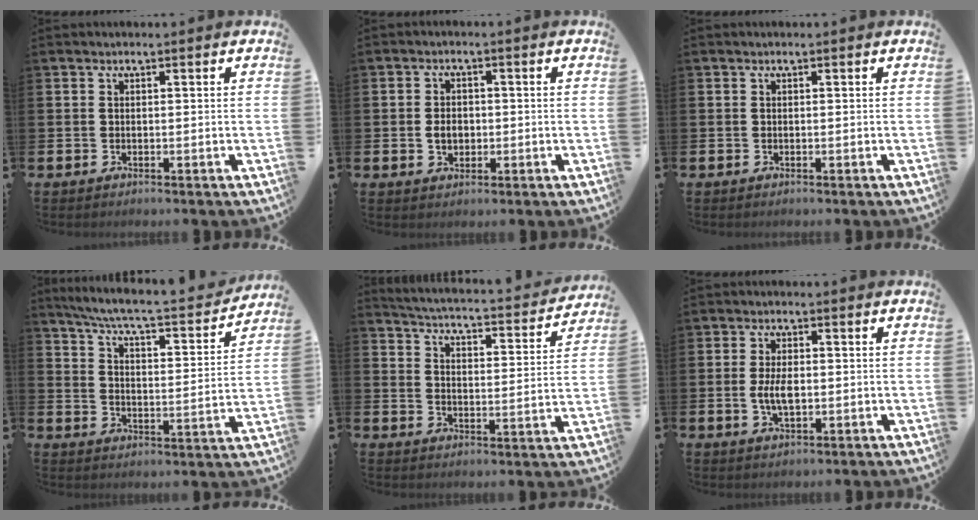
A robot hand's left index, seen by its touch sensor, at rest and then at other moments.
{"total": 2.7, "force": [-0.2, 2.1, 1.7], "torque": [-0.014, -0.001, -0.012]}
{"total": 0.0}
{"total": 6.6, "force": [6.0, 0.2, 2.7], "torque": [-0.076, -0.049, 0.096]}
{"total": 4.1, "force": [3.9, 0.4, 1.0], "torque": [-0.038, -0.038, 0.058]}
{"total": 4.1, "force": [-0.1, 2.0, 3.6], "torque": [-0.061, -0.002, -0.008]}